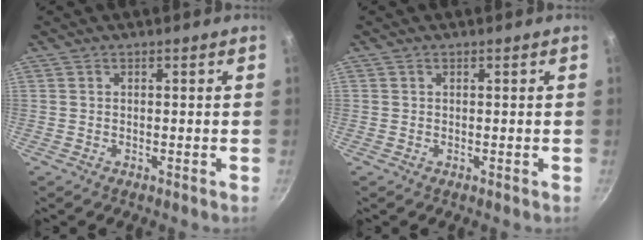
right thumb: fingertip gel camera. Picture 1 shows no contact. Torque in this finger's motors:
{"motor_torque": [1.09, 0.04, -1.12, 0.66, 0.04]}